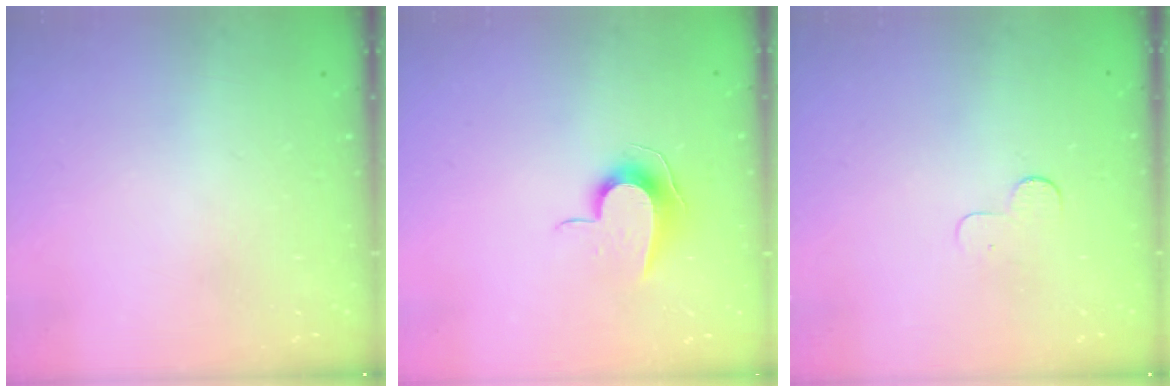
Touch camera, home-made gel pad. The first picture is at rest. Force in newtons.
{"total": 8.8, "press": 8.7, "slide": 0.8}
{"total": 2.9, "press": 2.9, "slide": 0.3}